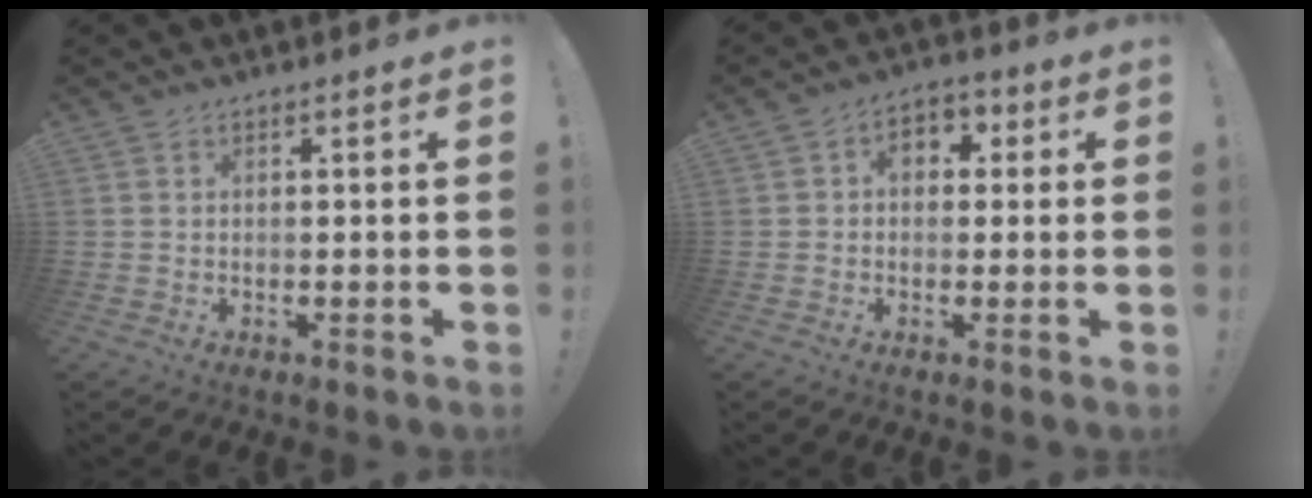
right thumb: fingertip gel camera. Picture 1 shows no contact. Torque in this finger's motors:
{"motor_torque": [0.66, 0.79, 0.53, -0.24, -0.02]}